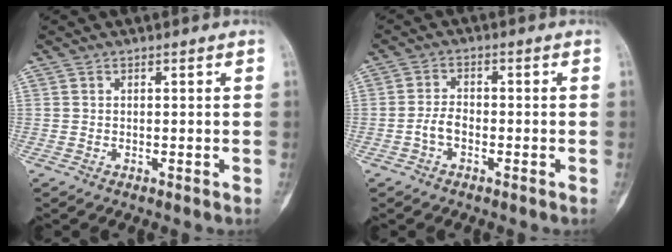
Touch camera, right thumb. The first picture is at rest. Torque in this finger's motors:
{"motor_torque": [0.75, 0.64, 0.45, -0.28, 0.02]}